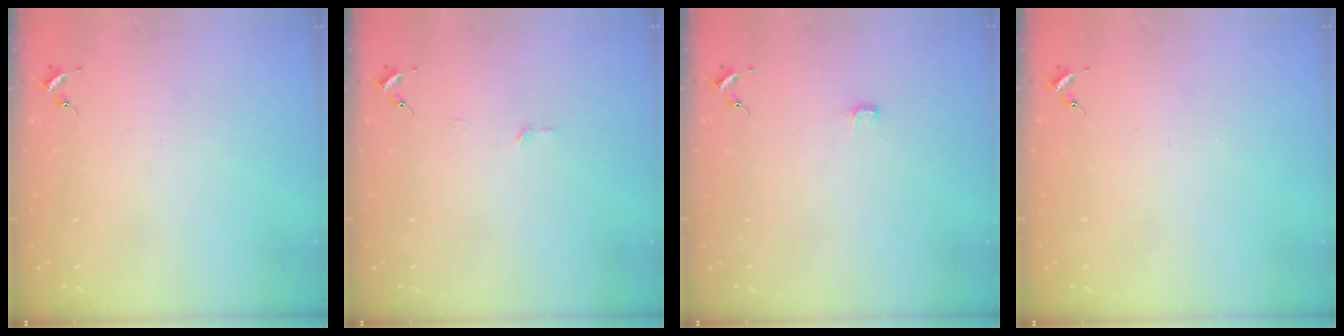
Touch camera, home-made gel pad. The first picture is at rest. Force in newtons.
{"total": 2.7, "press": 2.7, "slide": 0.2}
{"total": 2.7, "press": 2.7, "slide": 0.3}
{"total": 0.0}